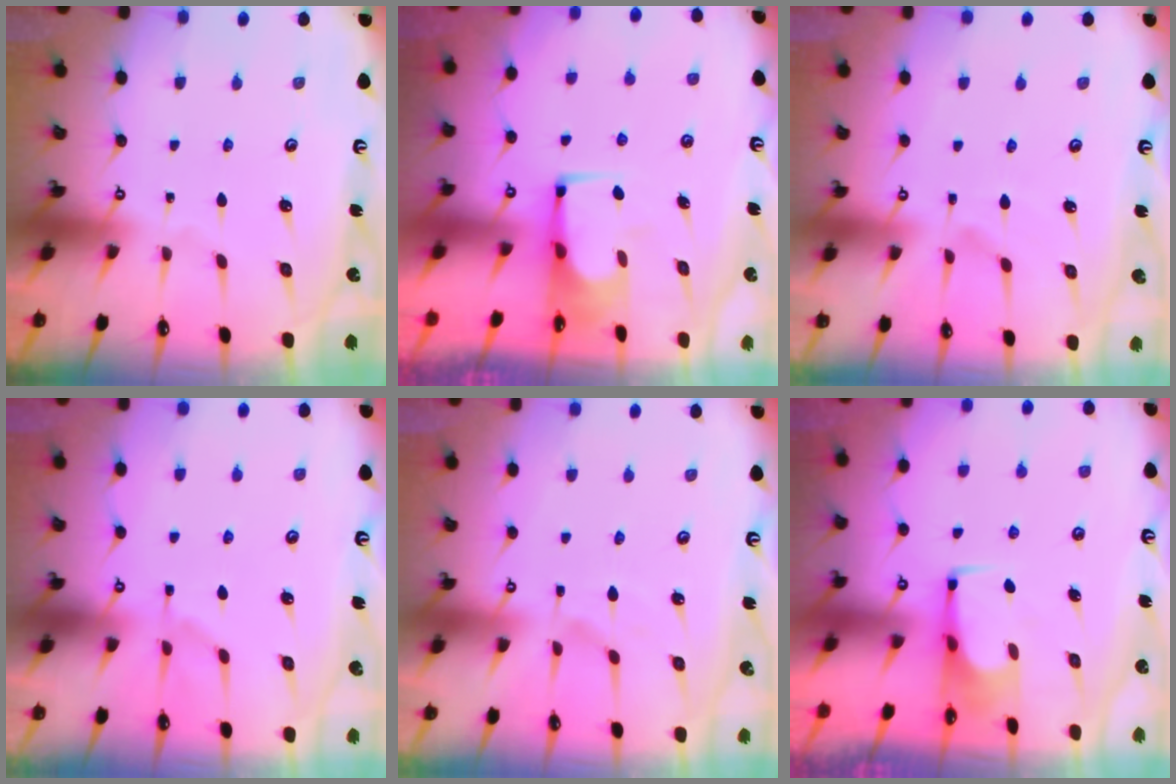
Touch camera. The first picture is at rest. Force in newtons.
{"total": 2.4, "press": 2.4, "slide": 0.2}
{"total": 1.5, "press": 0.9, "slide": 1.2}
{"total": 1.3, "press": 0.7, "slide": 1.1}
{"total": 4.0, "press": 3.8, "slide": 1.4}
{"total": 2.3, "press": 2.3, "slide": 0.4}